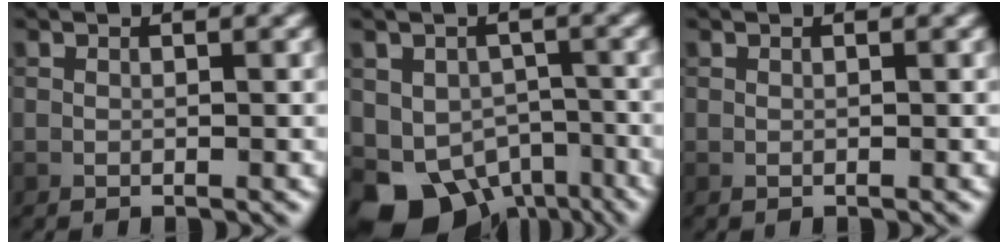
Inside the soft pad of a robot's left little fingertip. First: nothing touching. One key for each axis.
{"total": 8.5, "fx": -4.7, "fy": 6.0, "fz": 3.8, "tx": -0.053, "ty": -0.021, "tz": -0.073}
{"total": 0.0}